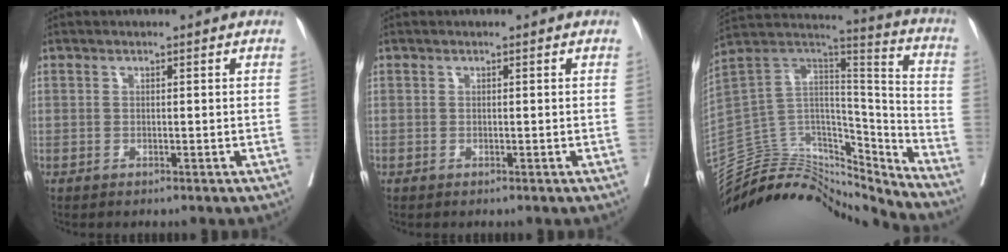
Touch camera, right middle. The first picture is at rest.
{"total": 0.0}
{"total": 23.4, "force": [-22.2, 5.7, 4.6], "torque": [-0.105, 0.063, -0.363]}